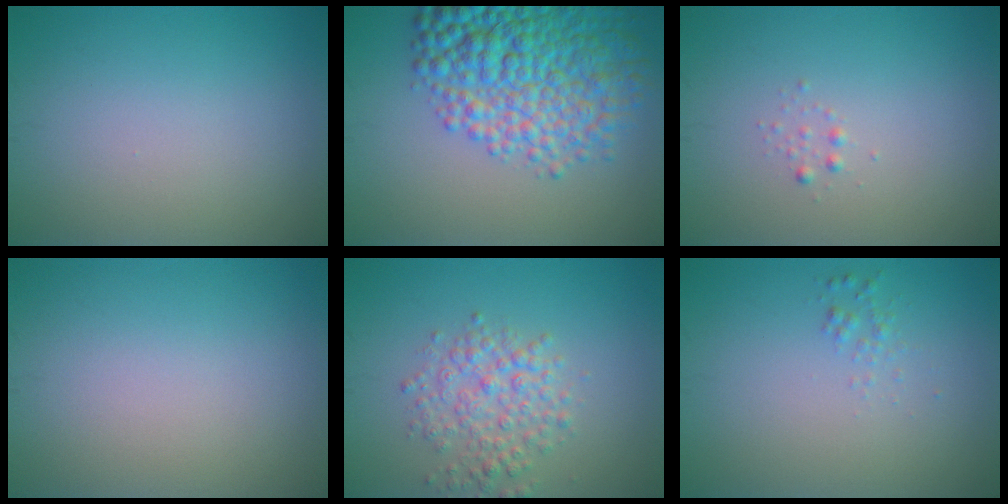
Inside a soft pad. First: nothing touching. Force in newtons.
{"total": 9.2, "press": 9.2, "slide": 0.3}
{"total": 0.6, "press": 0.6, "slide": 0.0}
{"total": 0.0}
{"total": 3.7, "press": 3.7, "slide": 0.1}
{"total": 0.8, "press": 0.8, "slide": 0.0}